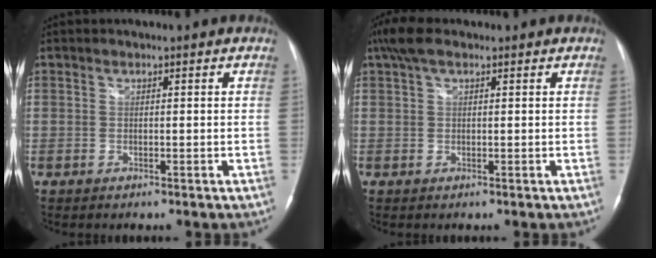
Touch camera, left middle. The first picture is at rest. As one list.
[{"total": 4.1, "force": [2.6, 1.5, 2.7], "torque": [-0.067, 0.030, 0.054]}]